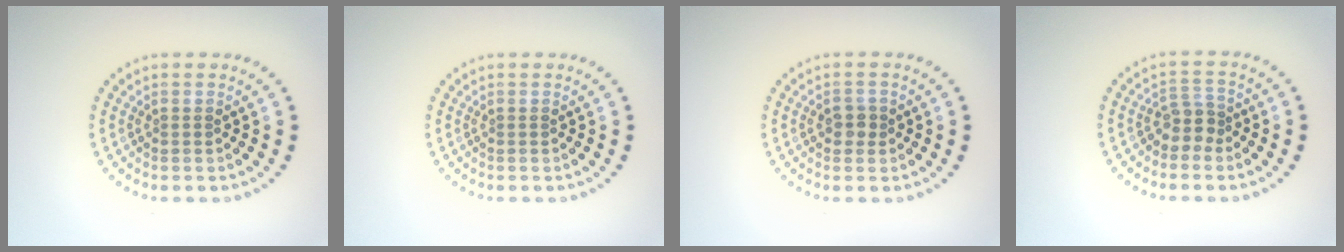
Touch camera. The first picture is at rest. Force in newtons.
{"total": 0.0}
{"total": 1.5, "press": 1.5, "slide": 0.2}
{"total": 2.1, "press": 1.7, "slide": 1.3}